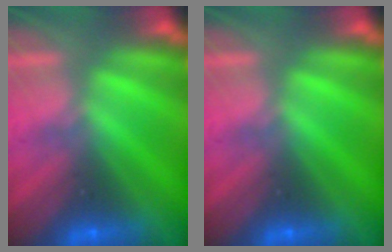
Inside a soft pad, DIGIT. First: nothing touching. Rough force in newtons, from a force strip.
{"total": 0.0}